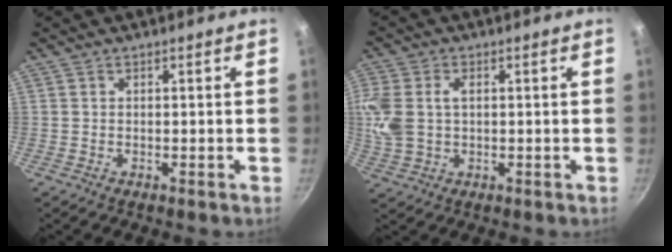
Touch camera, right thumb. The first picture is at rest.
{"total": 10.2, "force": [1.5, 7.0, 7.3], "torque": [-0.158, 0.009, 0.028]}